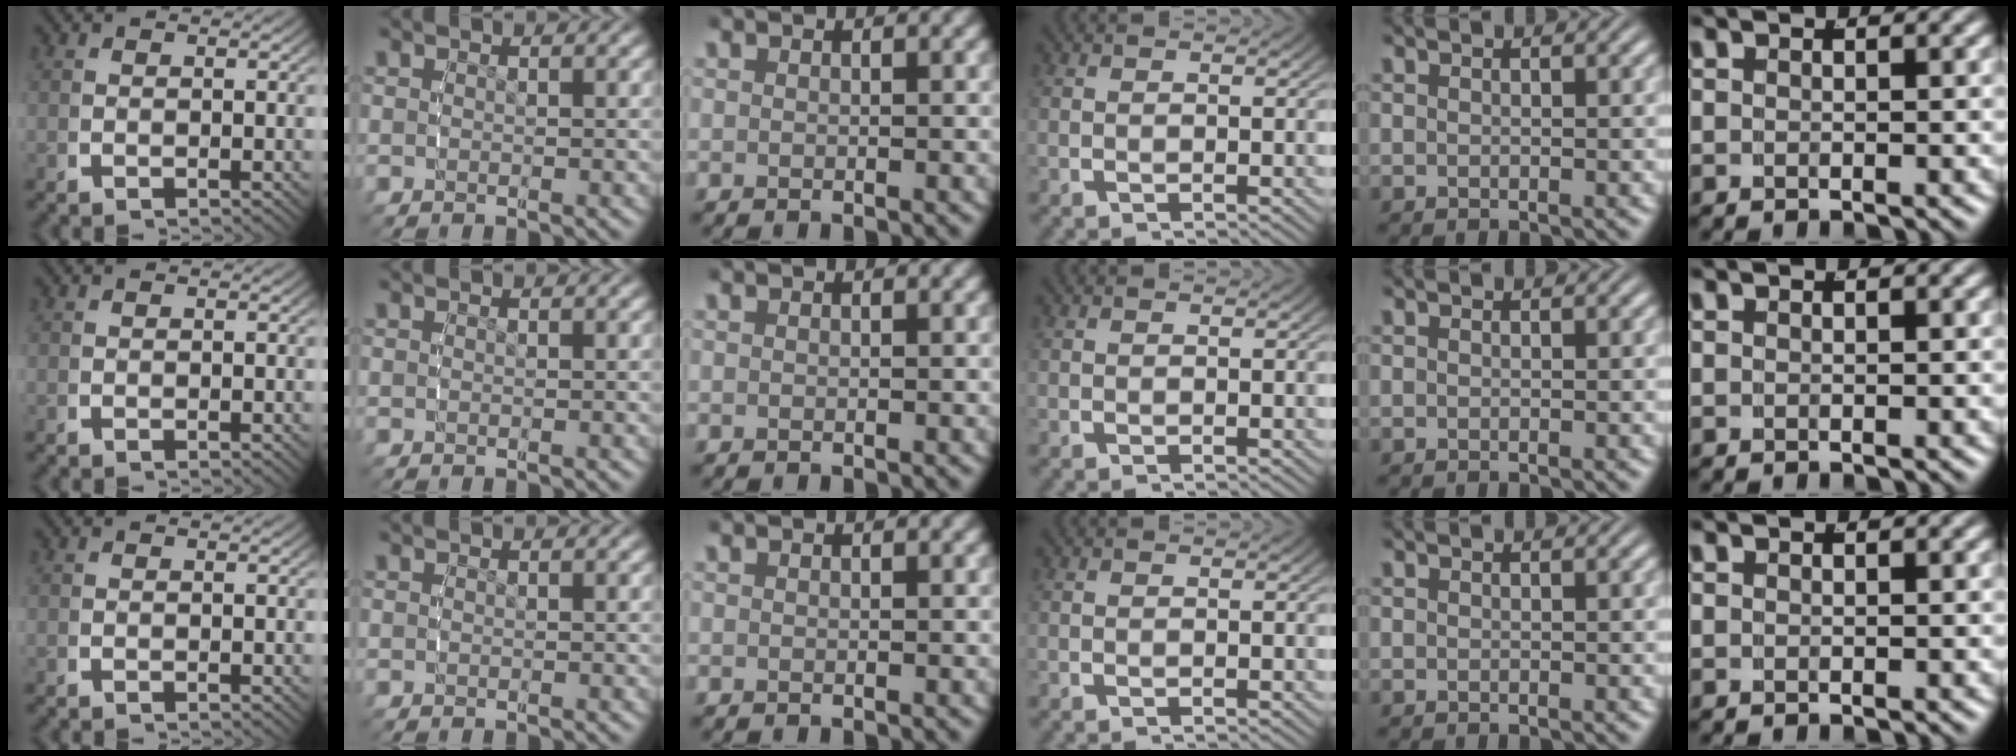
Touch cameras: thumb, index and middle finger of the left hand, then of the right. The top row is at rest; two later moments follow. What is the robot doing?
{"motion": "reach", "object": "jacket"}